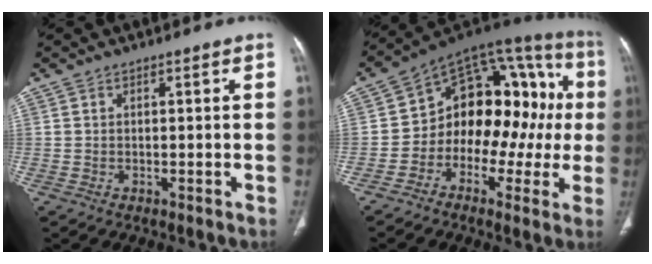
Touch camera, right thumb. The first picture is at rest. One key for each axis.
{"total": 19.7, "fx": -1.1, "fy": 13.0, "fz": 14.7, "tx": -0.143, "ty": 0.072, "tz": -0.023}